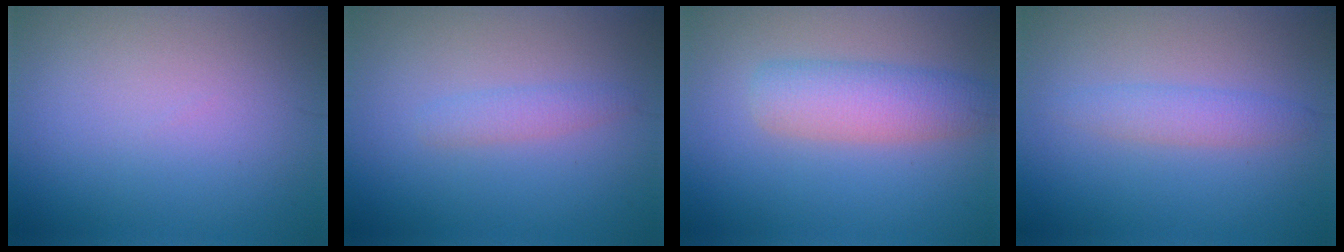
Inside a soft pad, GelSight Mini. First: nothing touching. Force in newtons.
{"total": 1.4, "press": 1.4, "slide": 0.1}
{"total": 4.5, "press": 4.5, "slide": 0.3}
{"total": 2.0, "press": 2.0, "slide": 0.1}